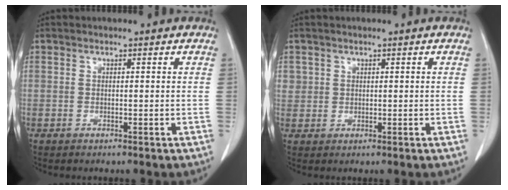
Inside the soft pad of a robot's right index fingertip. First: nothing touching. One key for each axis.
{"total": 3.9, "fx": 1.0, "fy": 3.7, "fz": 1.1, "tx": -0.037, "ty": 0.017, "tz": 0.029}